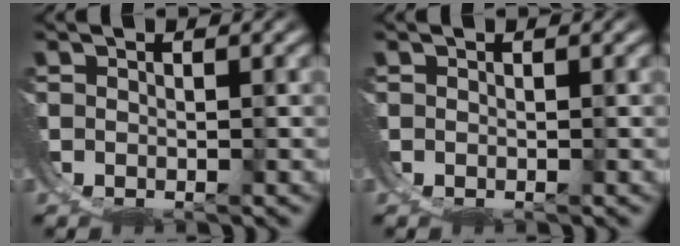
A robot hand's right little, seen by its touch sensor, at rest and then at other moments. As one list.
[{"total": 0.0}]